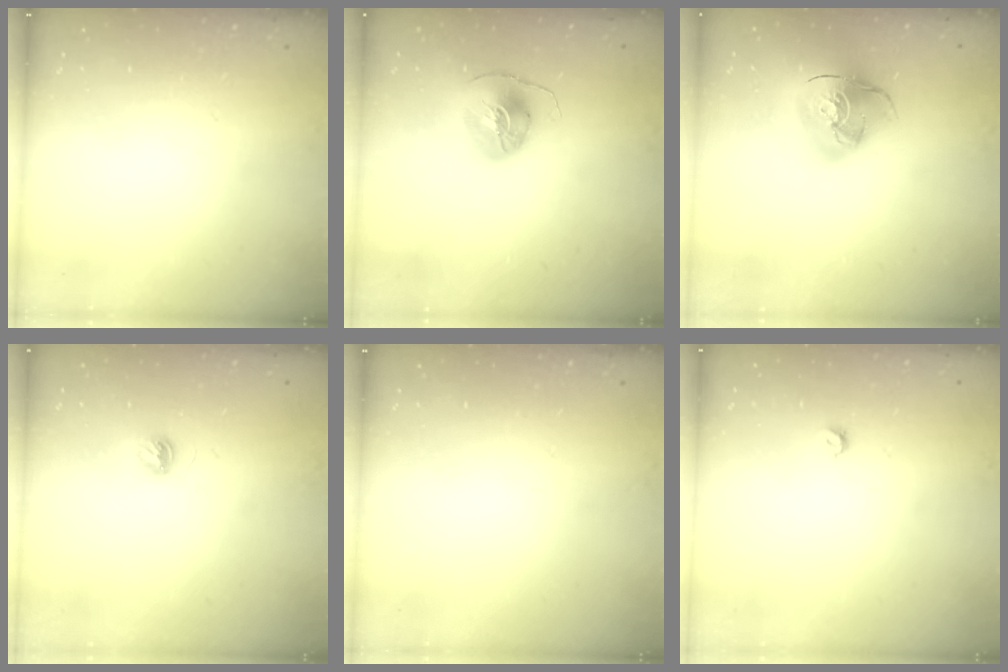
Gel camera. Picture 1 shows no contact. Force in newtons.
{"total": 8.5, "press": 8.5, "slide": 0.2}
{"total": 17.2, "press": 17.1, "slide": 2.0}
{"total": 4.9, "press": 4.9, "slide": 0.4}
{"total": 0.0}
{"total": 3.7, "press": 3.6, "slide": 0.7}